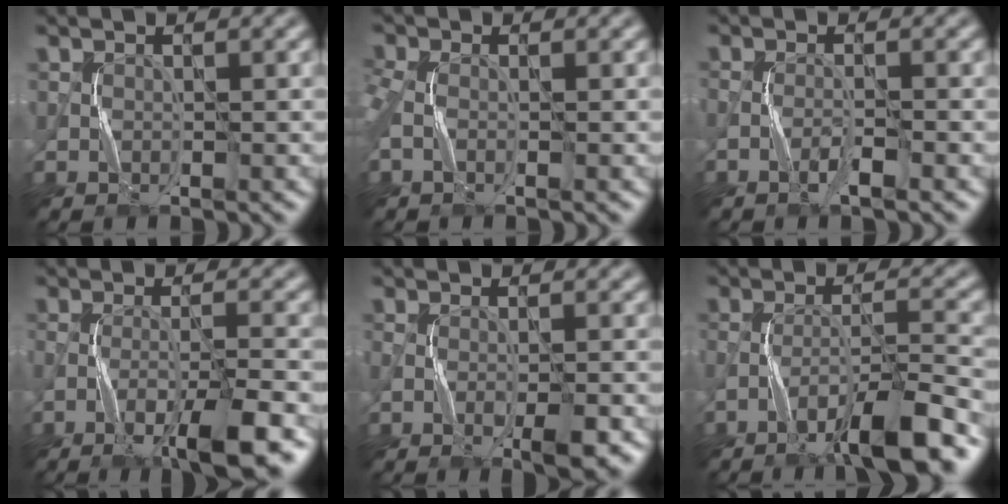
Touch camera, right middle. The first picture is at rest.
{"total": 2.7, "force": [-0.4, 1.7, 2.1], "torque": [-0.060, 0.000, -0.014]}
{"total": 1.7, "force": [-1.0, 0.2, 1.3], "torque": [-0.028, 0.004, -0.024]}
{"total": 7.0, "force": [-4.0, 1.2, 5.7], "torque": [-0.089, 0.002, -0.072]}
{"total": 4.3, "force": [-1.8, 1.2, 3.7], "torque": [-0.071, -0.008, -0.028]}
{"total": 7.7, "force": [-5.0, 1.3, 5.8], "torque": [-0.098, 0.005, -0.088]}